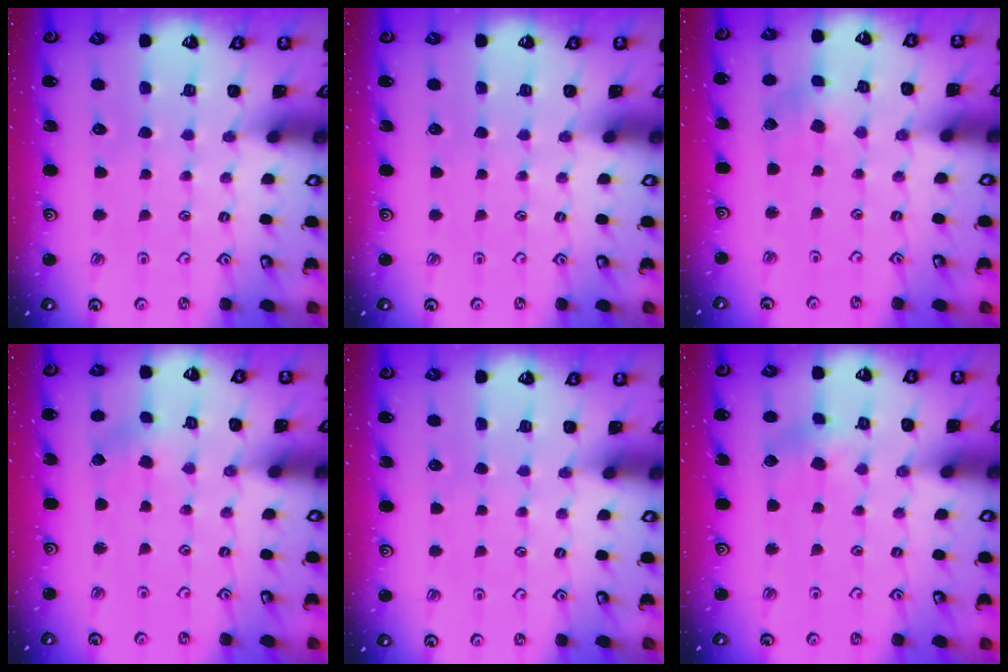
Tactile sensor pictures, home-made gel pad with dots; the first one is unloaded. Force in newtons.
{"total": 0.0}
{"total": 2.1, "press": 2.0, "slide": 0.3}
{"total": 0.6, "press": 0.6, "slide": 0.1}
{"total": 0.0}
{"total": 3.5, "press": 3.5, "slide": 0.4}